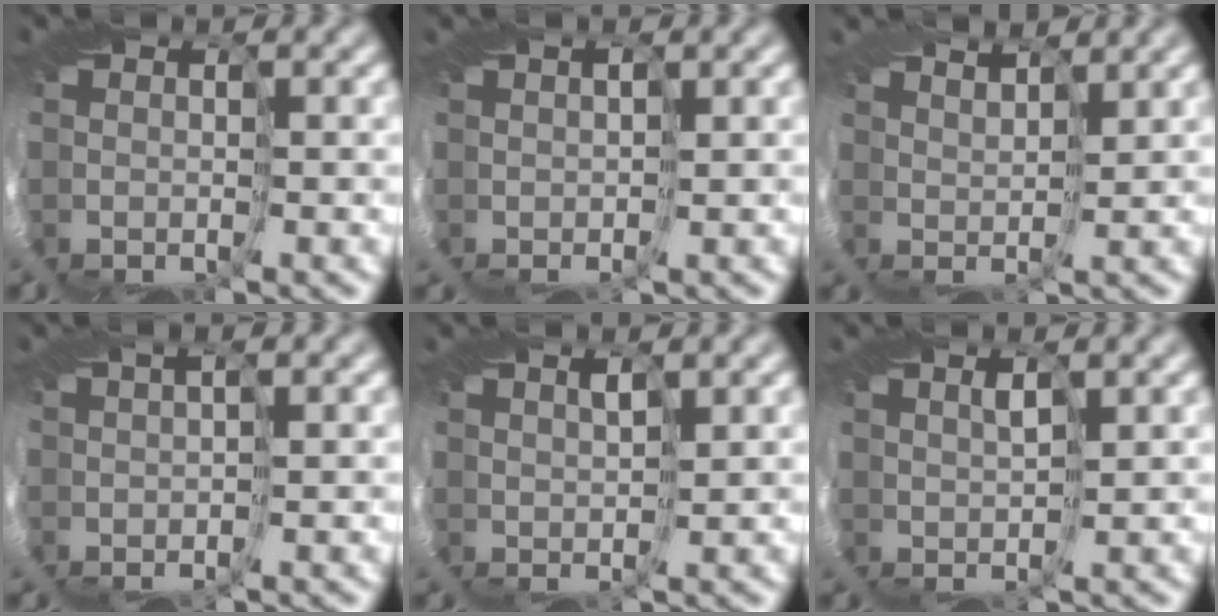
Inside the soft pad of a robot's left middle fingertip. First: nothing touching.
{"total": 1.5, "force": [0.7, -1.0, -0.8], "torque": [0.022, 0.015, 0.006]}
{"total": 4.2, "force": [3.9, -1.6, -0.5], "torque": [0.013, 0.025, 0.022]}
{"total": 2.1, "force": [-0.1, -2.0, -0.7], "torque": [0.033, 0.007, -0.006]}
{"total": 3.1, "force": [1.1, -2.5, -1.4], "torque": [0.028, 0.009, 0.002]}
{"total": 3.1, "force": [1.0, -2.6, -1.3], "torque": [0.025, 0.009, 0.000]}